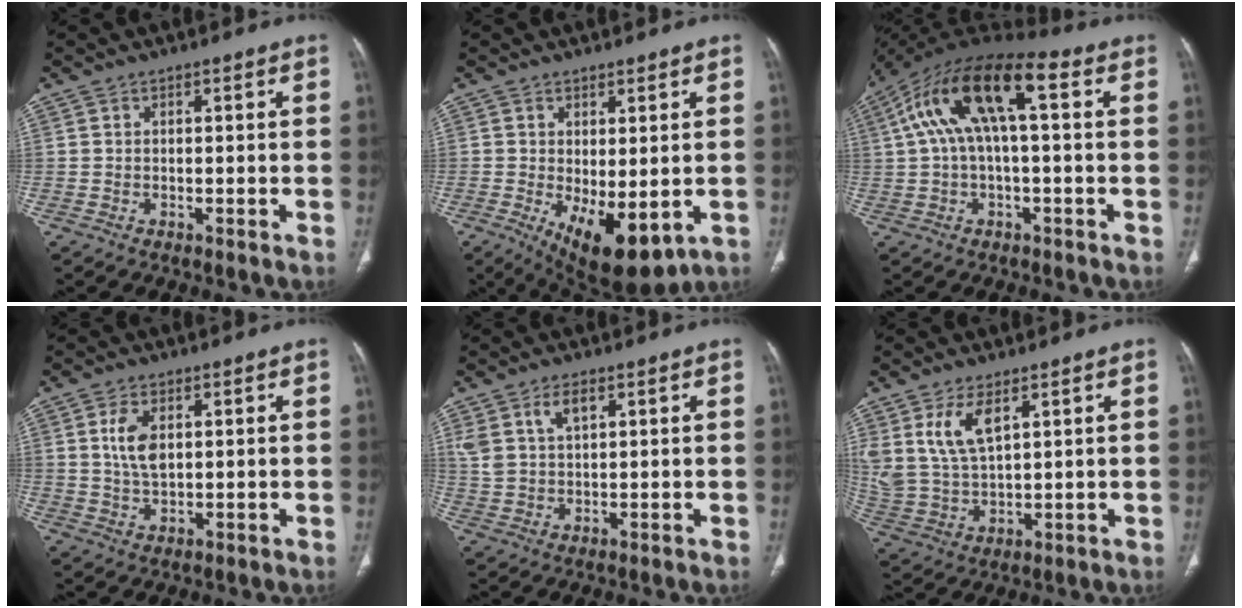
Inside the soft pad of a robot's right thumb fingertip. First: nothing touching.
{"total": 11.2, "force": [-2.7, 5.1, 9.6], "torque": [-0.133, -0.018, -0.020]}
{"total": 15.3, "force": [3.4, 5.7, 13.7], "torque": [-0.272, 0.049, 0.054]}
{"total": 5.9, "force": [1.5, 3.2, 4.7], "torque": [-0.093, -0.006, 0.031]}
{"total": 5.8, "force": [2.9, 3.0, 4.0], "torque": [-0.076, -0.007, 0.064]}
{"total": 10.3, "force": [5.0, 5.0, 7.5], "torque": [-0.152, -0.017, 0.113]}